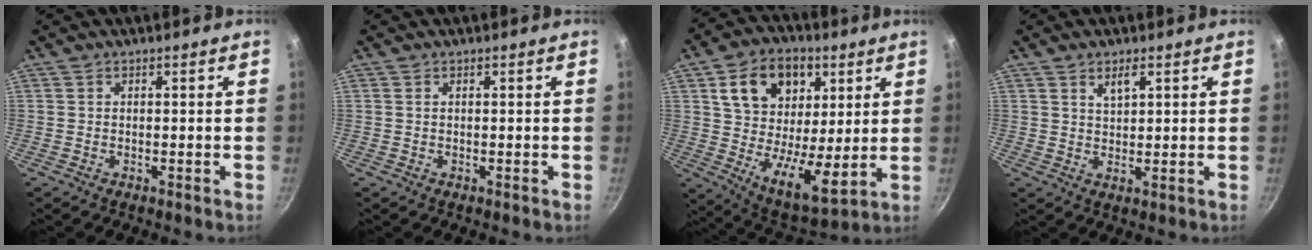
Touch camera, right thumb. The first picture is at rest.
{"total": 0.0}
{"total": 19.5, "force": [6.9, 12.9, 12.9], "torque": [-0.180, -0.028, 0.114]}
{"total": 3.6, "force": [2.0, 1.3, 2.6], "torque": [-0.041, -0.013, 0.038]}